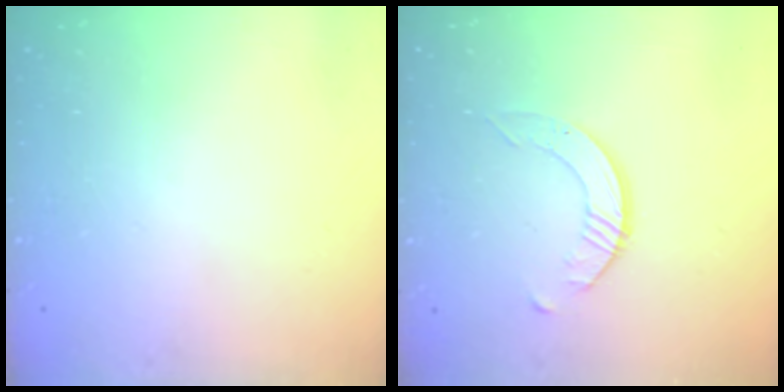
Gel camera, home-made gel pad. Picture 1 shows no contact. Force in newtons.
{"total": 3.1, "press": 3.1, "slide": 0.3}